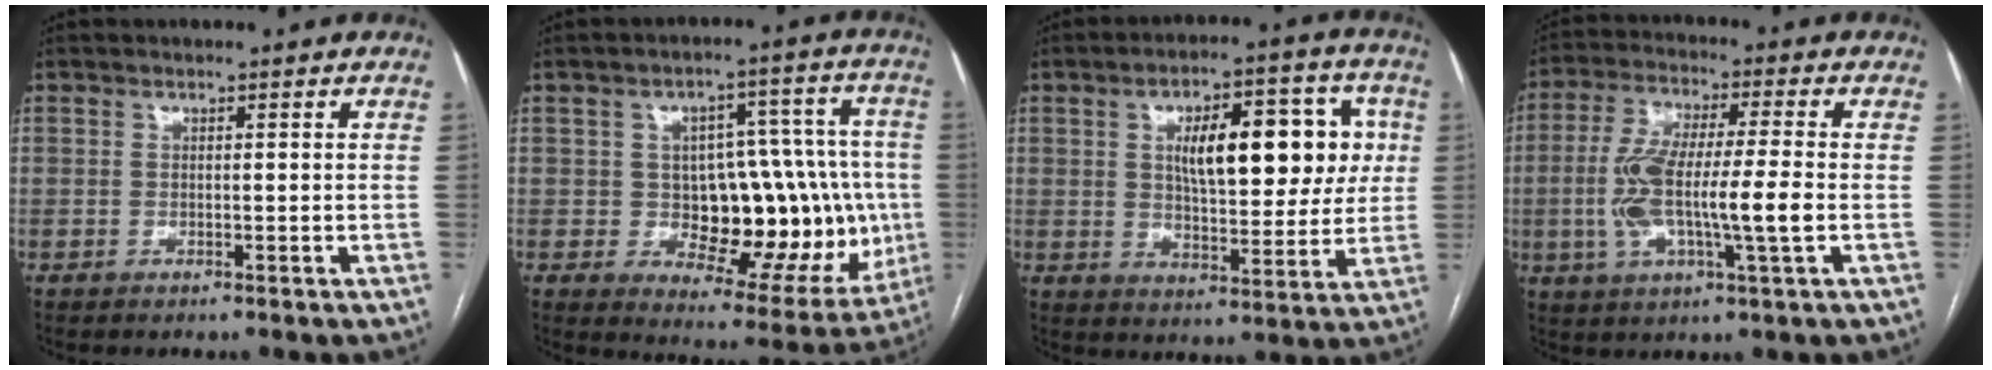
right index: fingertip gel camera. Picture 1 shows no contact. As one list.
[{"total": 19.0, "force": [-1.9, 8.8, 16.7], "torque": [-0.198, 0.029, -0.005]}, {"total": 15.0, "force": [3.3, 6.2, 13.2], "torque": [-0.185, 0.033, 0.054]}, {"total": 12.6, "force": [-1.7, 1.6, 12.4], "torque": [-0.249, 0.008, -0.032]}]